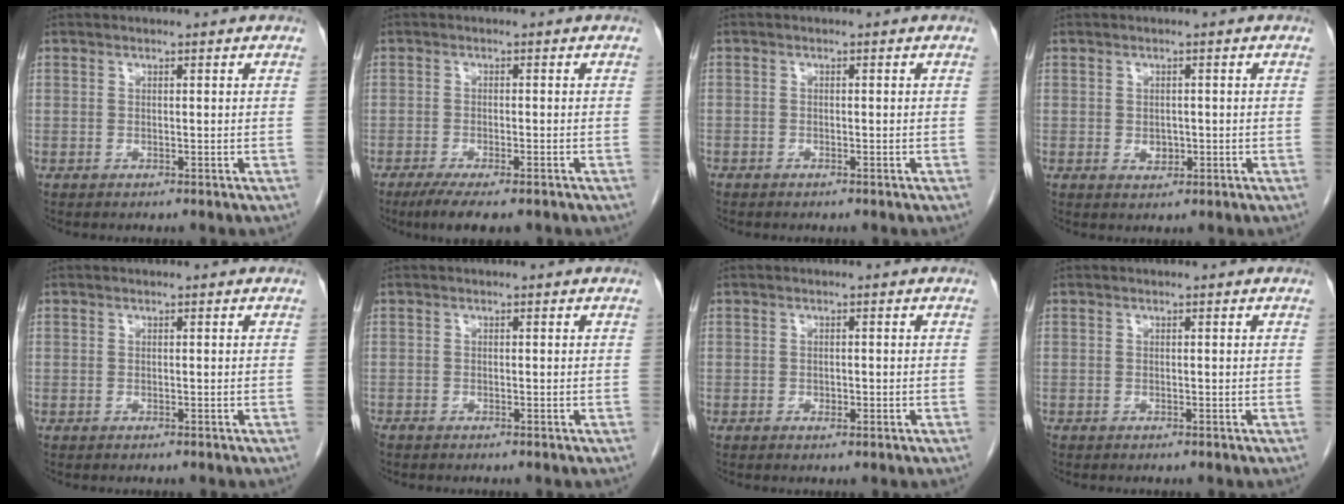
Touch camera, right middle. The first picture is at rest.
{"total": 7.4, "force": [-5.6, 1.6, 4.7], "torque": [-0.070, -0.016, -0.085]}
{"total": 0.6, "force": [-0.5, 0.3, 0.0], "torque": [-0.003, 0.002, -0.012]}
{"total": 1.7, "force": [-0.3, 1.3, 1.1], "torque": [-0.015, 0.002, 0.001]}
{"total": 0.0}
{"total": 0.5, "force": [-0.5, 0.1, 0.1], "torque": [-0.009, -0.001, -0.013]}
{"total": 1.0, "force": [-0.4, 0.5, 0.8], "torque": [-0.015, 0.001, -0.004]}
{"total": 0.0}